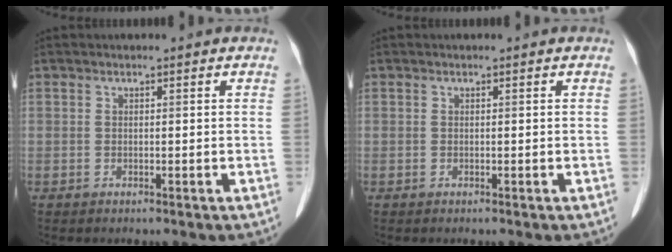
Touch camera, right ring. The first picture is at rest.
{"total": 0.0}